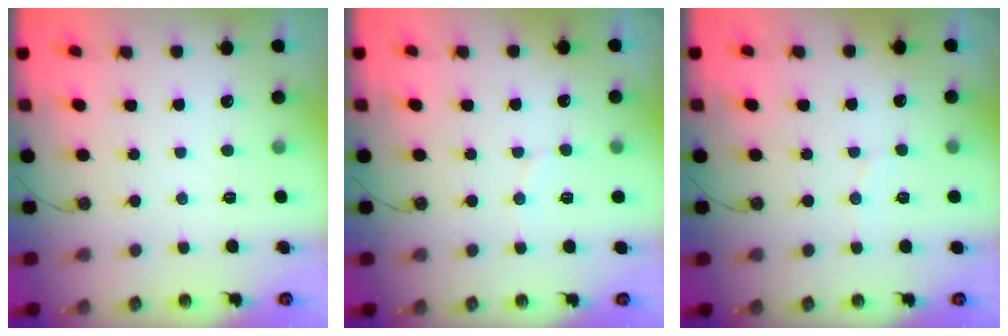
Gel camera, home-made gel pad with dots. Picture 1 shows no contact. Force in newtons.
{"total": 4.4, "press": 4.2, "slide": 1.0}
{"total": 3.5, "press": 3.5, "slide": 0.3}